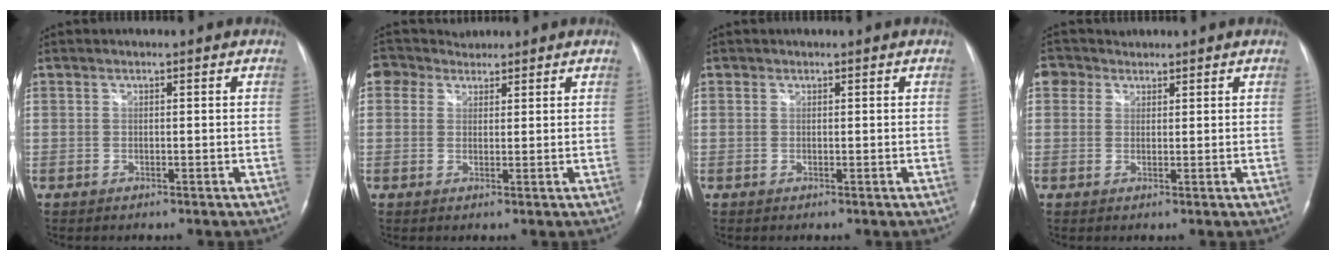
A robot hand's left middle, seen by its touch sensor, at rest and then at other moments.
{"total": 3.4, "force": [2.8, 2.0, -0.1], "torque": [-0.003, 0.028, 0.049]}
{"total": 0.0}
{"total": 2.7, "force": [1.8, 2.1, 0.0], "torque": [-0.002, 0.021, 0.028]}